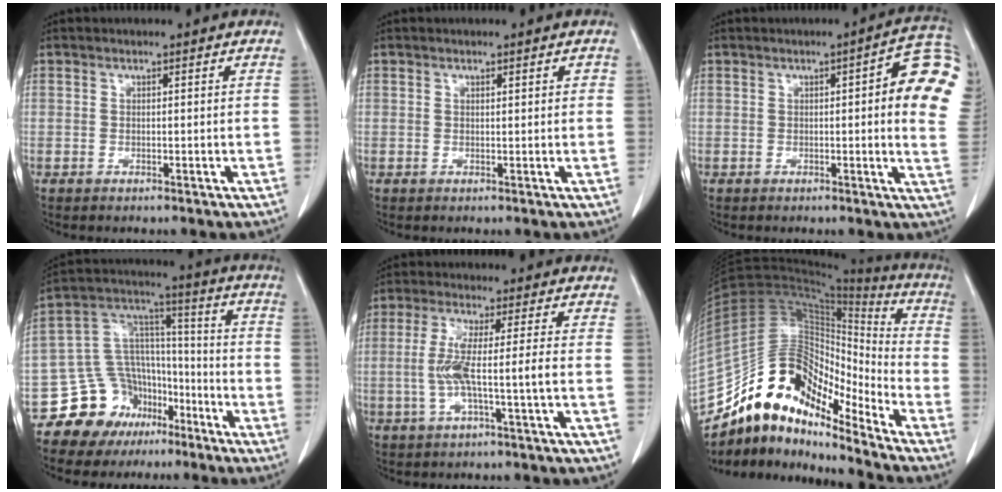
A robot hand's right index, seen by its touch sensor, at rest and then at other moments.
{"total": 0.9, "force": [0.4, 0.4, 0.7], "torque": [-0.008, 0.002, 0.006]}
{"total": 11.5, "force": [1.9, 1.3, 11.3], "torque": [-0.123, 0.005, 0.009]}
{"total": 13.7, "force": [-8.5, 10.2, 3.2], "torque": [-0.060, 0.091, -0.138]}
{"total": 7.1, "force": [-1.2, -0.6, 6.9], "torque": [-0.142, 0.001, -0.022]}
{"total": 18.2, "force": [-13.9, 6.0, 10.0], "torque": [-0.167, 0.067, -0.246]}